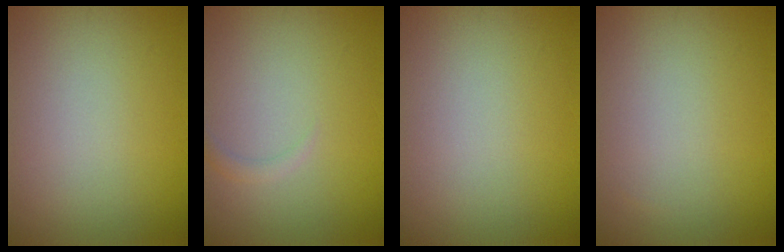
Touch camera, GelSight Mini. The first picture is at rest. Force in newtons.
{"total": 0.8, "press": 0.8, "slide": 0.1}
{"total": 0.0}
{"total": 0.0}